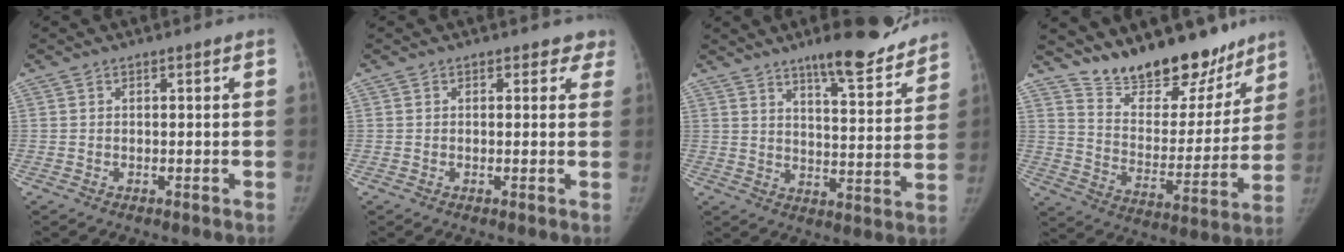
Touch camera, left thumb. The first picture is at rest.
{"total": 3.1, "force": [2.4, 1.9, 0.4], "torque": [0.037, -0.007, 0.009]}
{"total": 13.6, "force": [10.7, 3.0, 7.9], "torque": [-0.078, -0.067, 0.159]}
{"total": 20.7, "force": [17.0, 8.6, 8.0], "torque": [-0.071, -0.113, 0.267]}